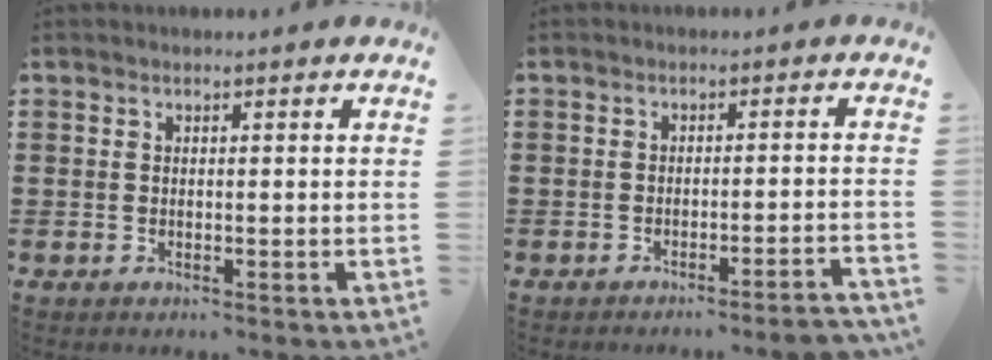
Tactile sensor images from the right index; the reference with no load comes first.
{"total": 2.4, "force": [-2.2, -0.3, 1.0], "torque": [-0.017, -0.002, -0.045]}